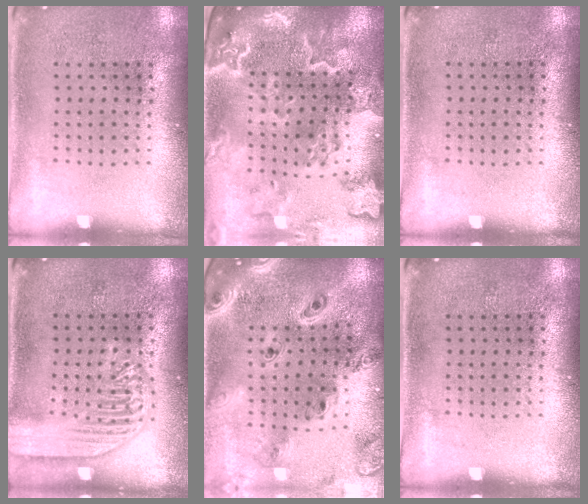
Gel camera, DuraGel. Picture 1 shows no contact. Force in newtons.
{"total": 4.0, "press": 3.4, "slide": 2.1}
{"total": 0.0}
{"total": 3.6, "press": 3.6, "slide": 0.5}
{"total": 2.9, "press": 2.5, "slide": 1.6}
{"total": 0.0}